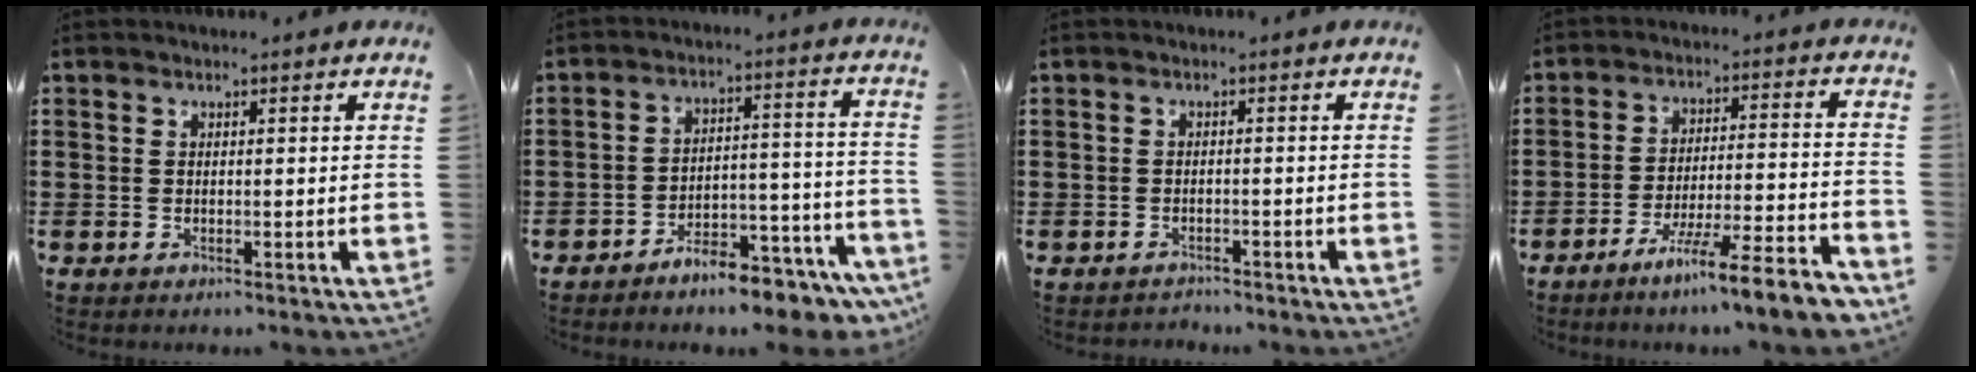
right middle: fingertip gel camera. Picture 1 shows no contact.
{"total": 6.7, "force": [-6.4, 0.6, 1.7], "torque": [-0.021, 0.015, -0.121]}
{"total": 1.1, "force": [-1.1, 0.2, -0.1], "torque": [-0.003, 0.002, -0.025]}
{"total": 9.0, "force": [-7.5, -0.6, 4.9], "torque": [-0.077, -0.003, -0.143]}